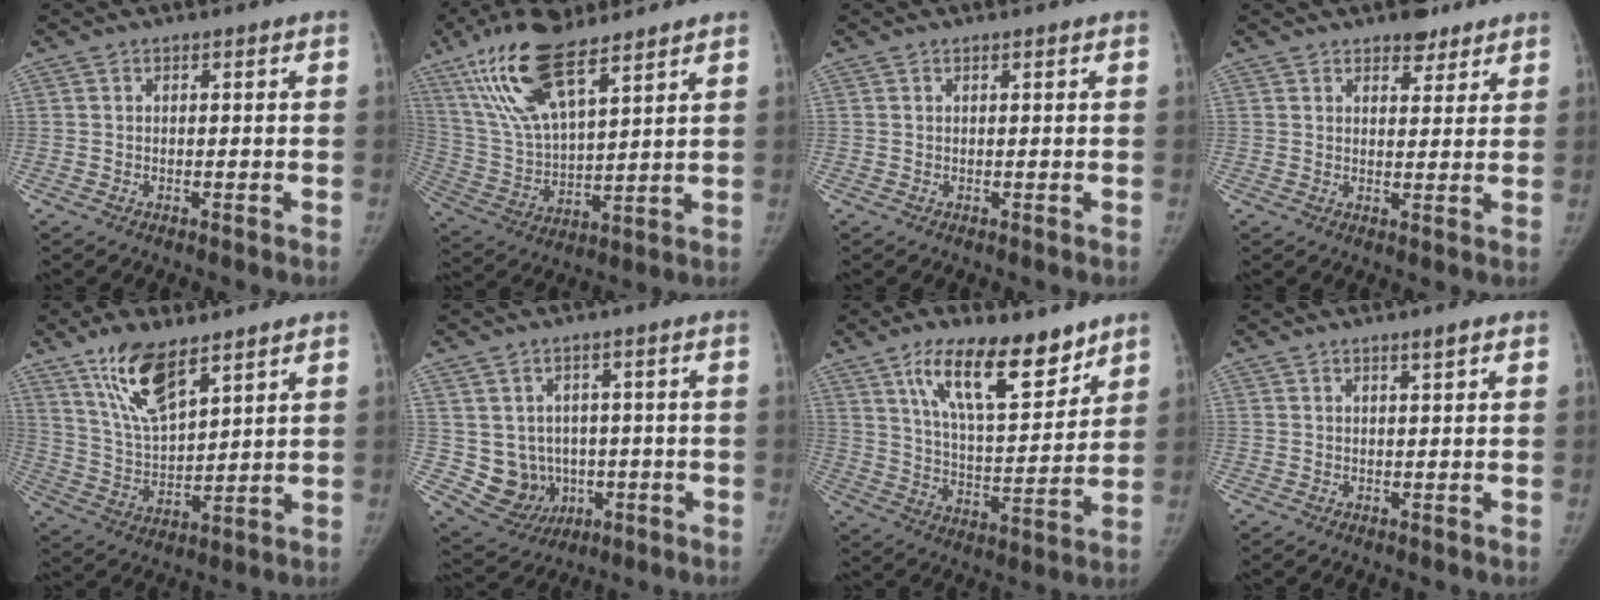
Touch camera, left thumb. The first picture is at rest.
{"total": 18.0, "force": [11.1, 6.5, 12.5], "torque": [-0.235, -0.034, 0.219]}
{"total": 0.0}
{"total": 4.6, "force": [3.5, 2.4, 1.8], "torque": [-0.001, -0.020, 0.051]}
{"total": 13.2, "force": [8.6, 4.9, 8.8], "torque": [-0.148, -0.040, 0.173]}
{"total": 9.1, "force": [-0.7, 8.2, 3.9], "torque": [-0.033, 0.003, 0.012]}
{"total": 17.0, "force": [10.9, 6.2, 11.4], "torque": [-0.150, -0.066, 0.193]}
{"total": 1.5, "force": [1.0, 0.1, 1.1], "torque": [-0.016, -0.006, 0.017]}